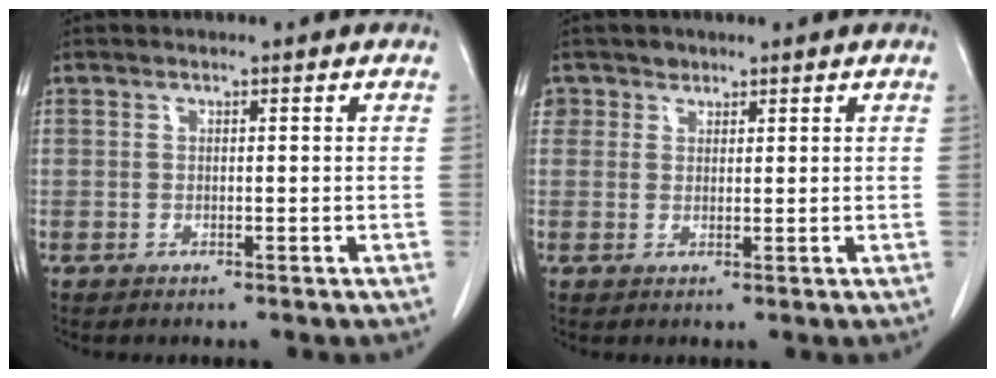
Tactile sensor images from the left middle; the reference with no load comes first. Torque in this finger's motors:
{"motor_torque": [0.00, -0.01, -0.02, -0.03]}